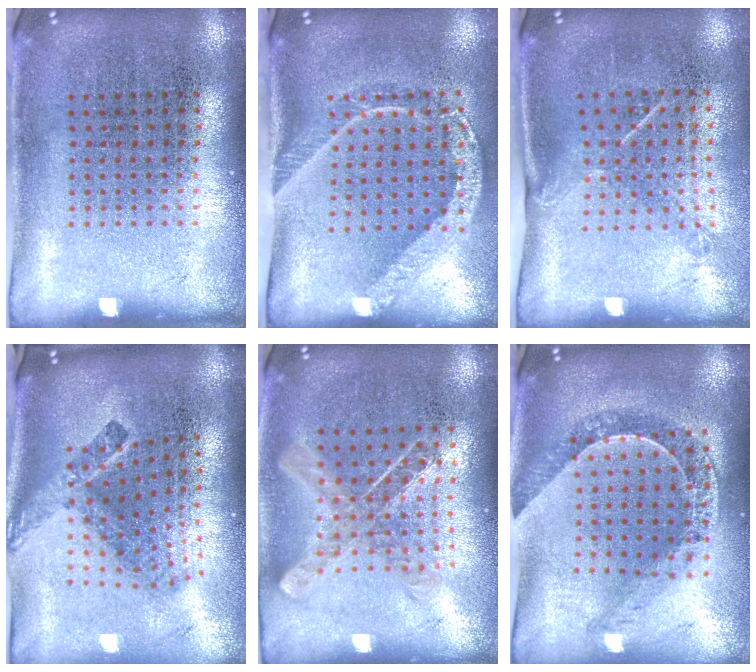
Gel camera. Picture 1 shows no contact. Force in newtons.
{"total": 2.0, "press": 1.4, "slide": 1.4}
{"total": 1.5, "press": 1.0, "slide": 1.1}
{"total": 2.4, "press": 1.5, "slide": 1.9}
{"total": 0.9, "press": 0.9, "slide": 0.0}
{"total": 1.2, "press": 1.2, "slide": 0.3}